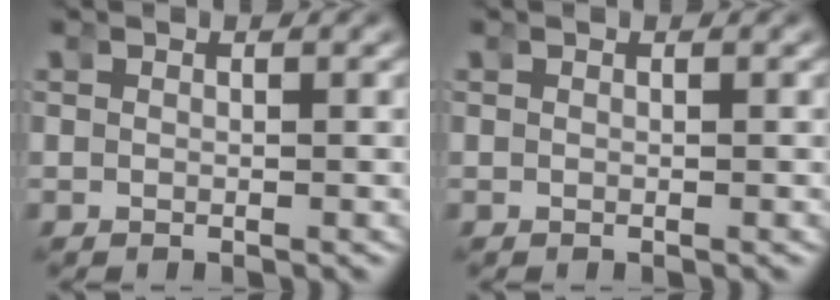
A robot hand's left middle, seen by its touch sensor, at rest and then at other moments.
{"total": 0.0}